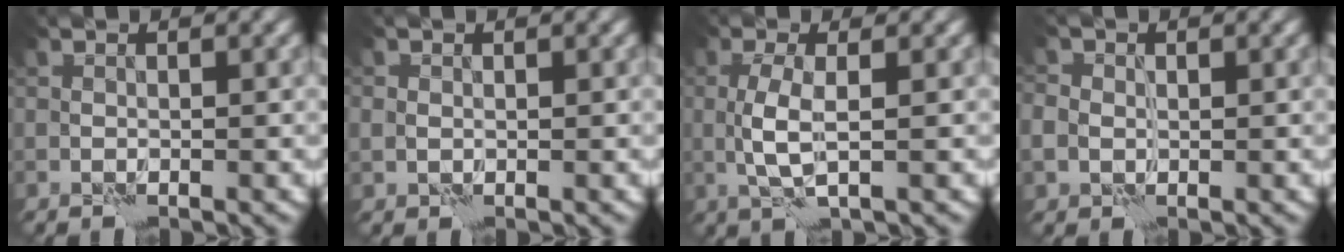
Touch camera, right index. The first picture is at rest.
{"total": 1.0, "force": [0.3, 0.9, 0.5], "torque": [-0.006, -0.005, 0.007]}
{"total": 2.7, "force": [0.3, 0.4, 2.7], "torque": [-0.060, -0.002, 0.004]}
{"total": 2.7, "force": [0.4, 2.3, 1.4], "torque": [-0.022, 0.008, 0.002]}